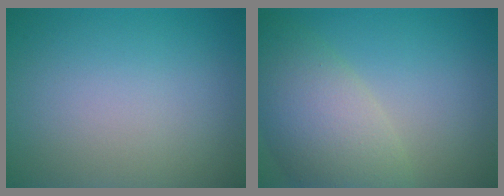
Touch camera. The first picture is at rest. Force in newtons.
{"total": 7.2, "press": 7.2, "slide": 0.6}